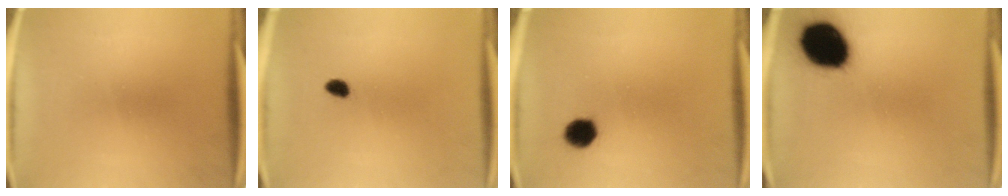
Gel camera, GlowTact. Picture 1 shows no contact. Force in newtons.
{"total": 2.0}
{"total": 5.0}
{"total": 18.3}